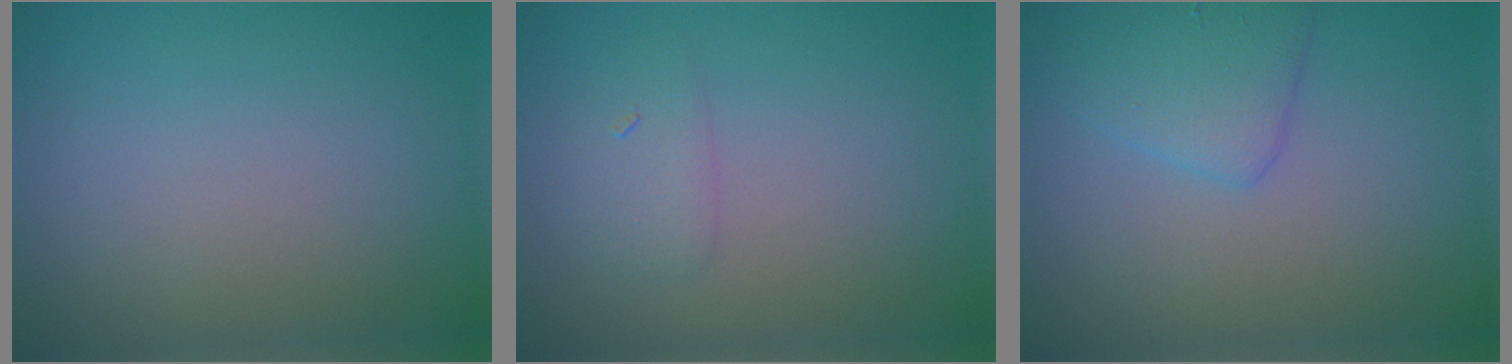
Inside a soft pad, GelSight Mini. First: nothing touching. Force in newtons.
{"total": 1.5, "press": 1.5, "slide": 0.1}
{"total": 2.9, "press": 2.9, "slide": 0.1}